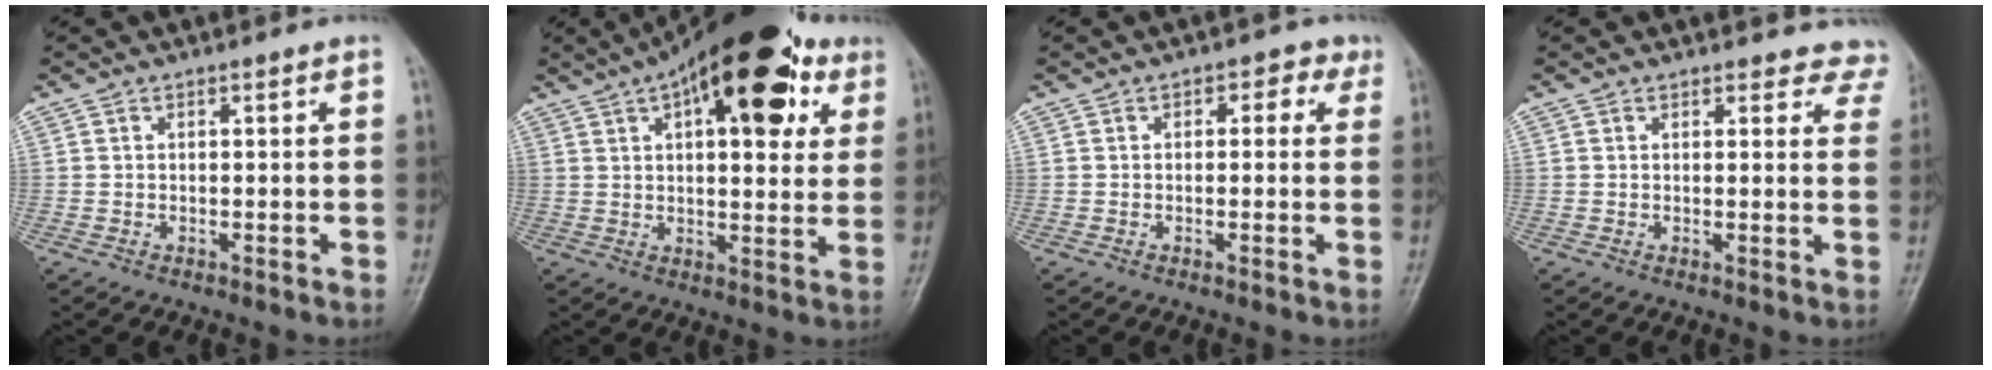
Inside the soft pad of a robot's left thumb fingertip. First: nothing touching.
{"total": 21.6, "force": [9.6, 9.5, 16.9], "torque": [-0.220, 0.004, 0.136]}
{"total": 3.2, "force": [1.1, 2.3, 2.0], "torque": [0.006, 0.005, 0.001]}
{"total": 7.0, "force": [6.5, 2.7, 0.0], "torque": [0.058, -0.026, 0.037]}